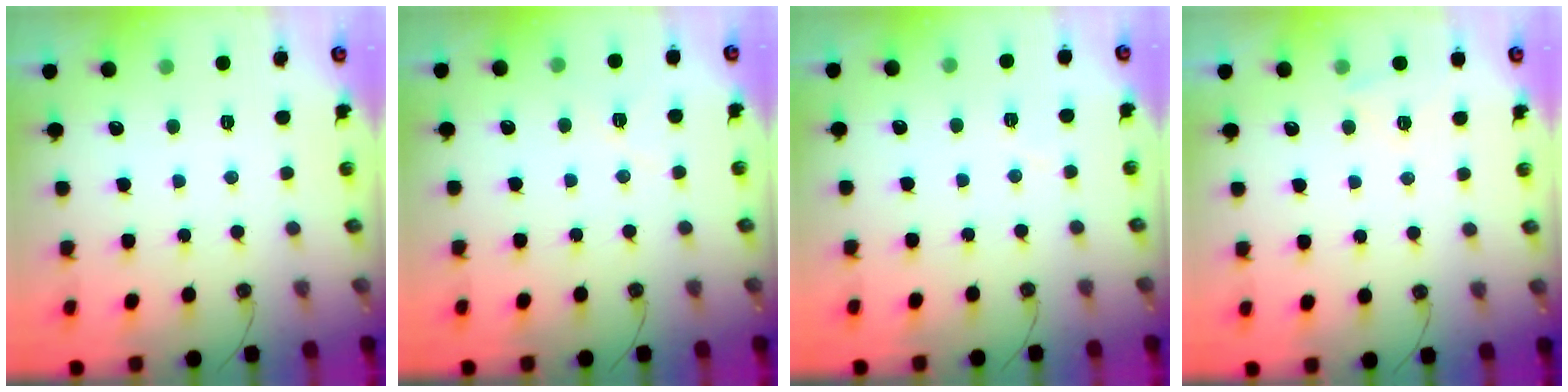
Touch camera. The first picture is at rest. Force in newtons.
{"total": 4.5, "press": 4.2, "slide": 1.7}
{"total": 2.7, "press": 2.5, "slide": 1.1}
{"total": 3.8, "press": 3.4, "slide": 1.6}